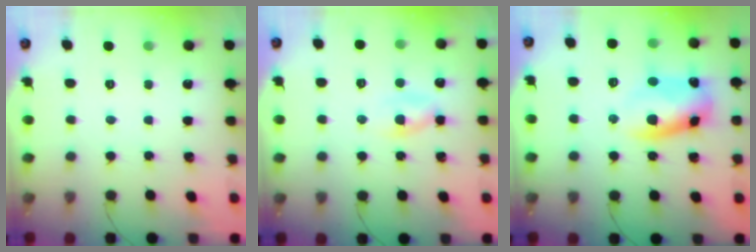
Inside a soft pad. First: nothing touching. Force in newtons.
{"total": 2.5, "press": 2.2, "slide": 1.1}
{"total": 10.6, "press": 10.5, "slide": 1.2}